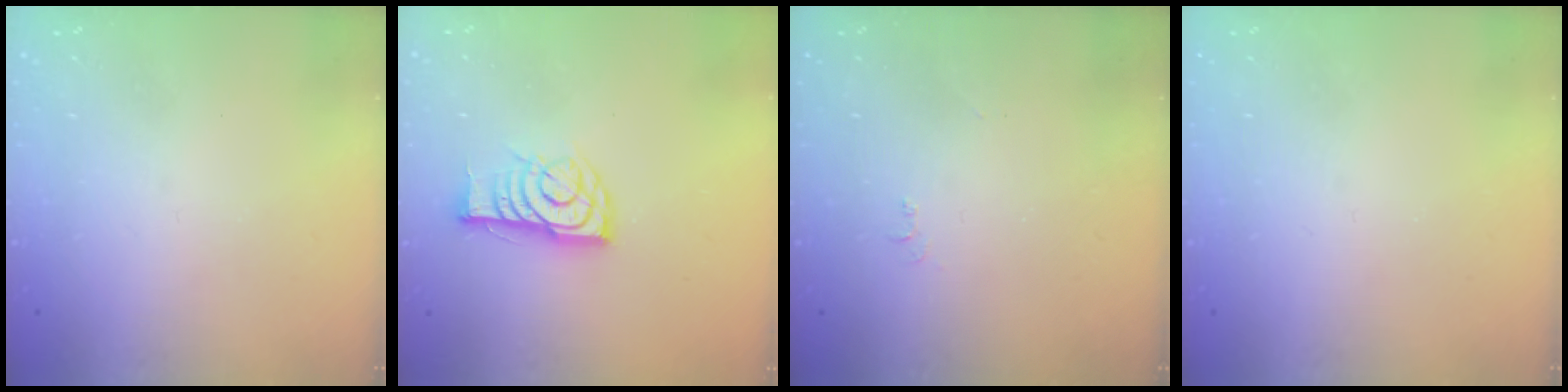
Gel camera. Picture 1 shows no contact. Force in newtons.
{"total": 11.5, "press": 11.4, "slide": 0.5}
{"total": 6.1, "press": 6.1, "slide": 0.7}
{"total": 0.0}